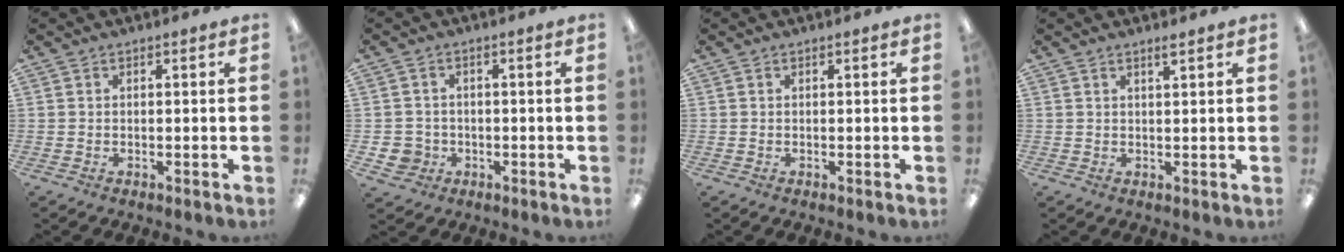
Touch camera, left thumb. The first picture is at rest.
{"total": 4.2, "force": [-1.0, 4.0, 0.6], "torque": [-0.020, 0.008, -0.017]}
{"total": 0.0}
{"total": 1.7, "force": [1.4, 0.0, 1.0], "torque": [-0.014, -0.005, 0.023]}